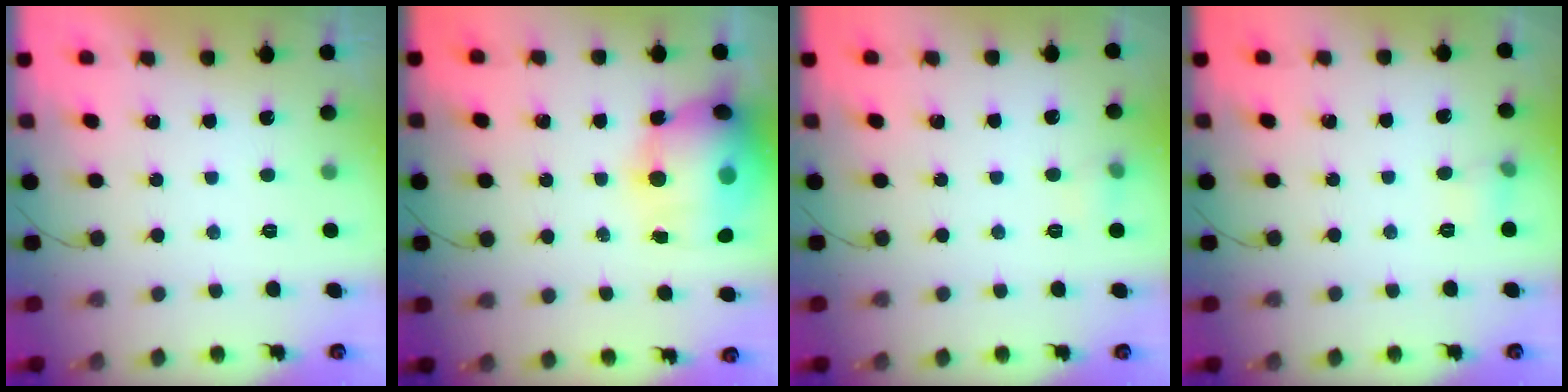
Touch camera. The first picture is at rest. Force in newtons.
{"total": 19.6, "press": 17.7, "slide": 8.5}
{"total": 4.6, "press": 4.4, "slide": 1.4}
{"total": 4.6, "press": 4.4, "slide": 1.4}